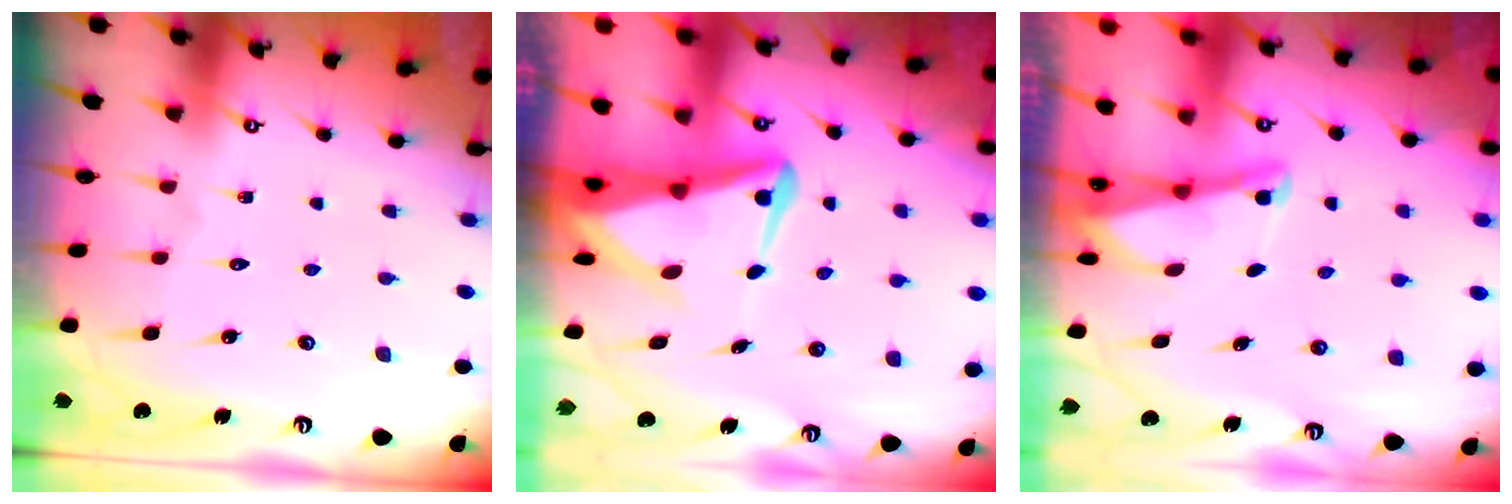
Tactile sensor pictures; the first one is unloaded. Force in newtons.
{"total": 7.6, "press": 7.5, "slide": 1.6}
{"total": 2.1, "press": 2.0, "slide": 0.4}